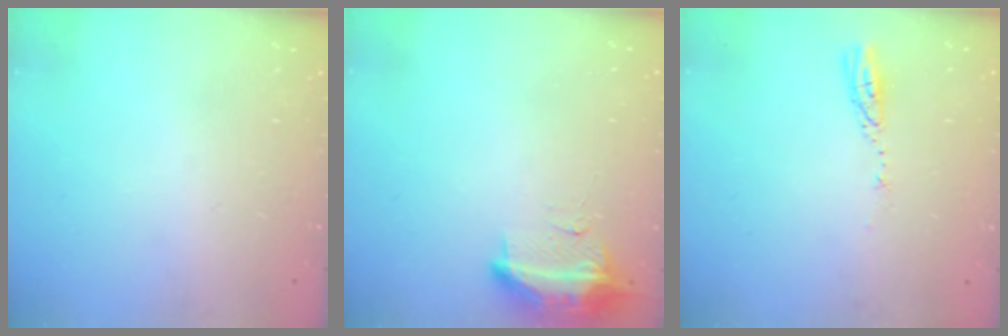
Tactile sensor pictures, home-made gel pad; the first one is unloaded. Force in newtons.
{"total": 18.7, "press": 12.4, "slide": 14.0}
{"total": 3.7, "press": 3.7, "slide": 0.2}